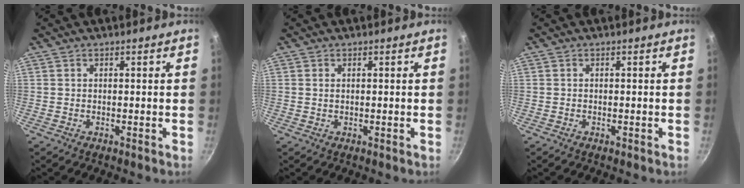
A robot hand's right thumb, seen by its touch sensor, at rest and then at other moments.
{"total": 0.7, "force": [0.2, 0.4, 0.6], "torque": [-0.012, 0.001, 0.005]}
{"total": 0.0}